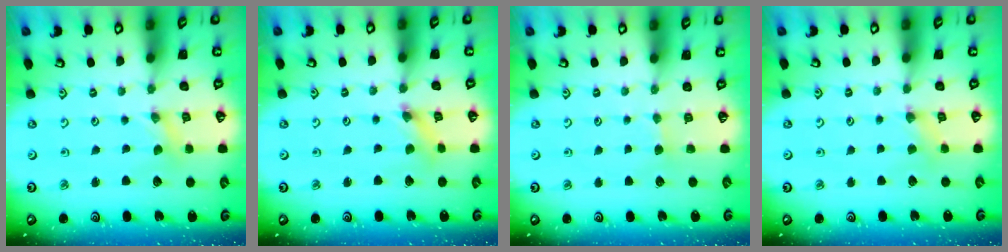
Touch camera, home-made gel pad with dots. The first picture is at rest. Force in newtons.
{"total": 2.5, "press": 2.5, "slide": 0.1}
{"total": 2.7, "press": 2.6, "slide": 0.4}
{"total": 3.8, "press": 3.8, "slide": 0.4}